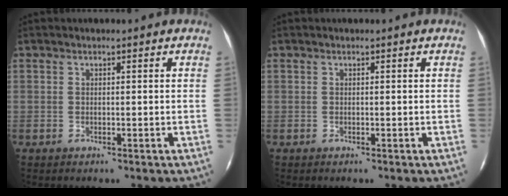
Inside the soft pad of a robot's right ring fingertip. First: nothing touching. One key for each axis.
{"total": 0.0}